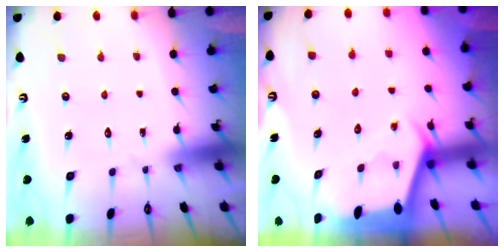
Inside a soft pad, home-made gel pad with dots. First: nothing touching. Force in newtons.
{"total": 3.4, "press": 3.4, "slide": 0.1}